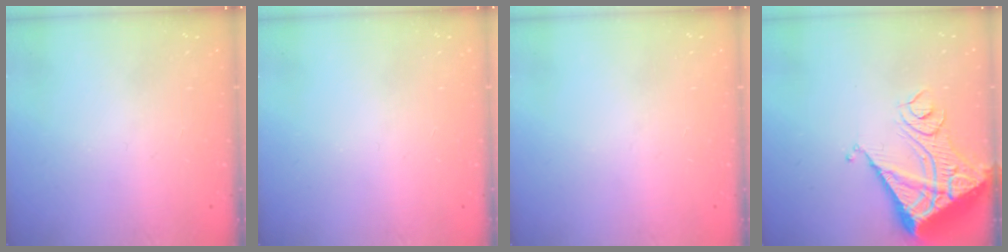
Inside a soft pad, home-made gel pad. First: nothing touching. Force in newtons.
{"total": 0.0}
{"total": 0.0}
{"total": 13.8, "press": 13.7, "slide": 1.9}